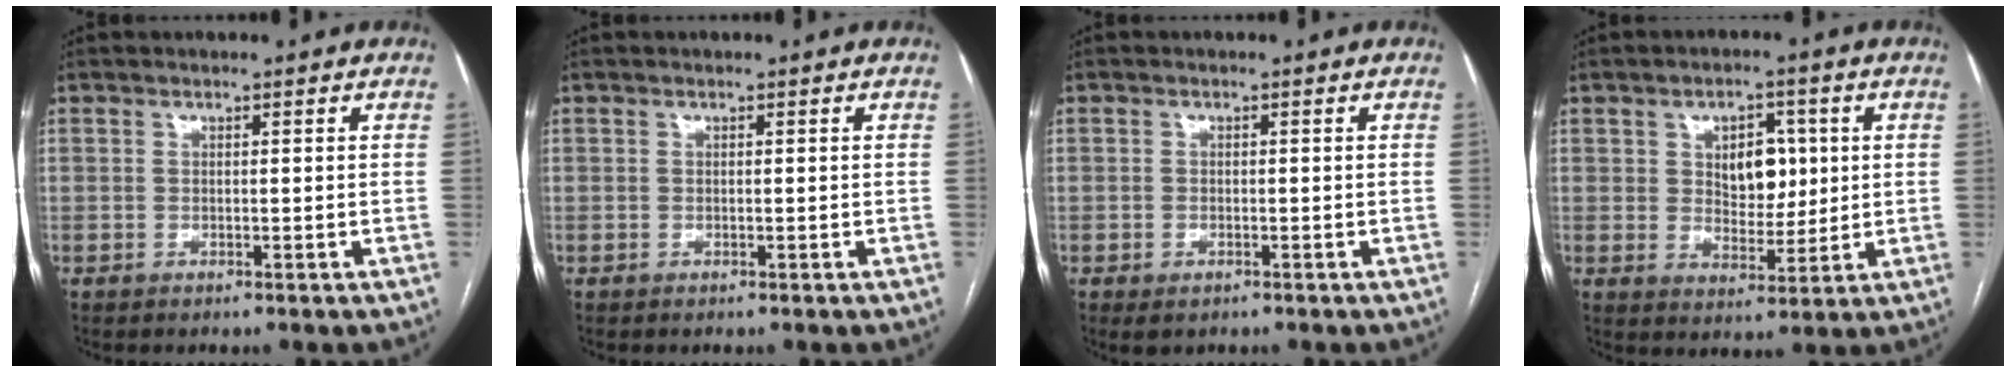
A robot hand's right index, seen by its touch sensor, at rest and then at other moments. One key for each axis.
{"total": 0.0}
{"total": 1.7, "fx": -0.9, "fy": 1.0, "fz": 1.0, "tx": -0.018, "ty": -0.002, "tz": -0.005}
{"total": 7.1, "fx": 1.7, "fy": 4.4, "fz": 5.3, "tx": -0.075, "ty": 0.009, "tz": 0.035}